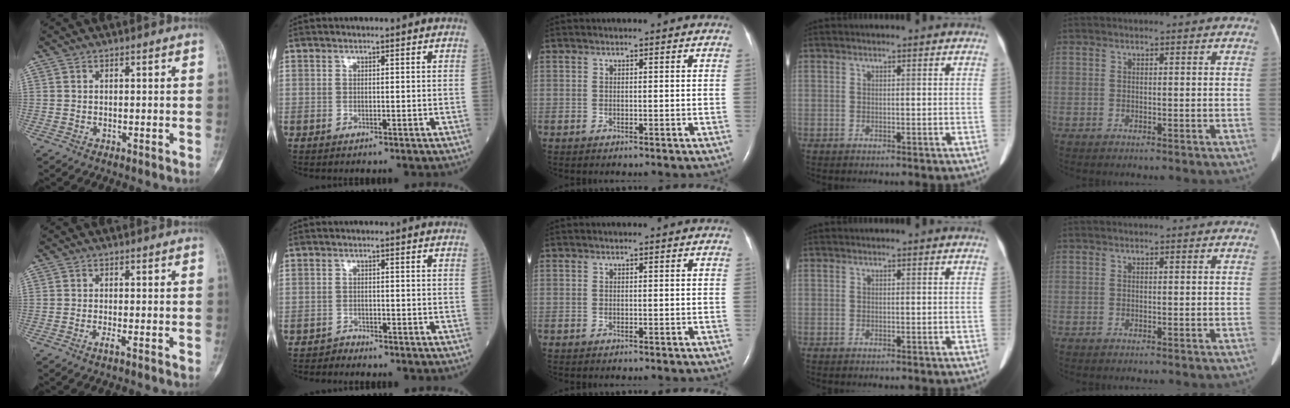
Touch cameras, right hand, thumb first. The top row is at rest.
{"thumb": {"total": 1.2, "force": [-0.7, 0.0, 0.9], "torque": [-0.024, -0.001, -0.015]}, "index": {"total": 1.1, "force": [-1.0, 0.1, -0.5], "torque": [0.012, -0.003, -0.020]}}